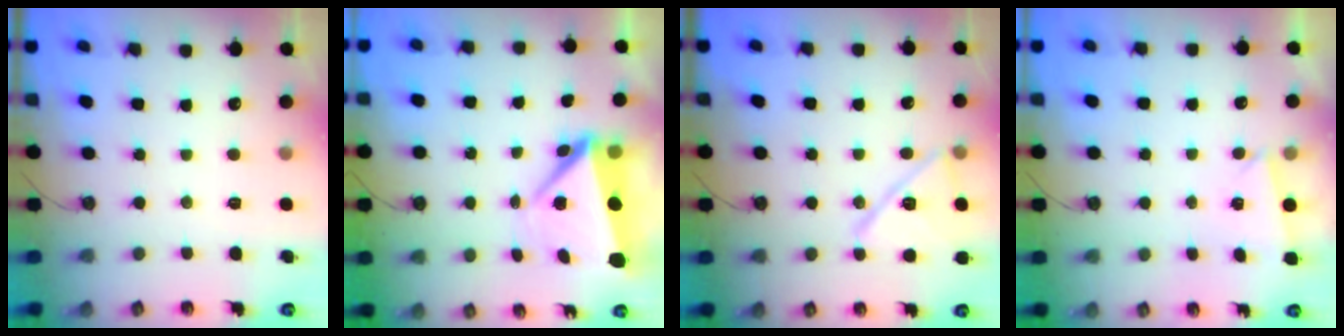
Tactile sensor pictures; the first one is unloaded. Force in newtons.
{"total": 6.6, "press": 6.6, "slide": 0.5}
{"total": 14.2, "press": 14.2, "slide": 0.3}
{"total": 1.0, "press": 0.9, "slide": 0.4}